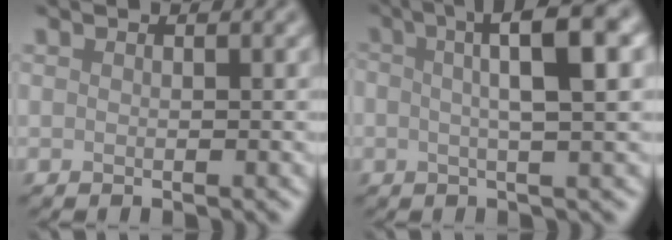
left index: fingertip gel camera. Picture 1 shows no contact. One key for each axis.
{"total": 6.7, "fx": 1.6, "fy": 1.5, "fz": 6.4, "tx": -0.075, "ty": 0.019, "tz": 0.018}